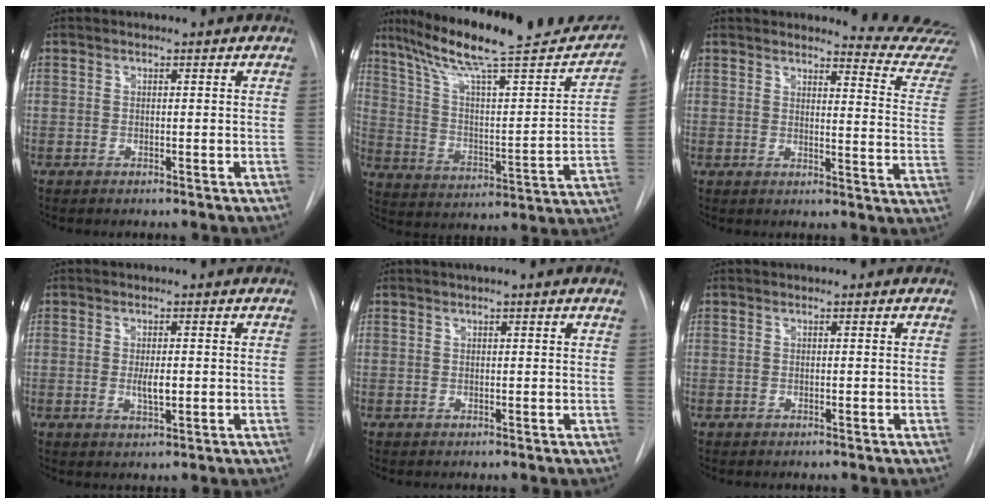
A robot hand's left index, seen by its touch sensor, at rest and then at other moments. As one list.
[{"total": 26.9, "force": [22.5, 3.8, 14.3], "torque": [-0.229, -0.016, 0.324]}, {"total": 12.9, "force": [12.9, -0.8, 0.7], "torque": [0.012, -0.137, 0.116]}, {"total": 2.7, "force": [-0.5, 0.5, 2.6], "torque": [-0.050, -0.002, -0.007]}, {"total": 2.0, "force": [1.4, -0.1, 1.5], "torque": [-0.022, 0.016, 0.020]}, {"total": 0.0}]